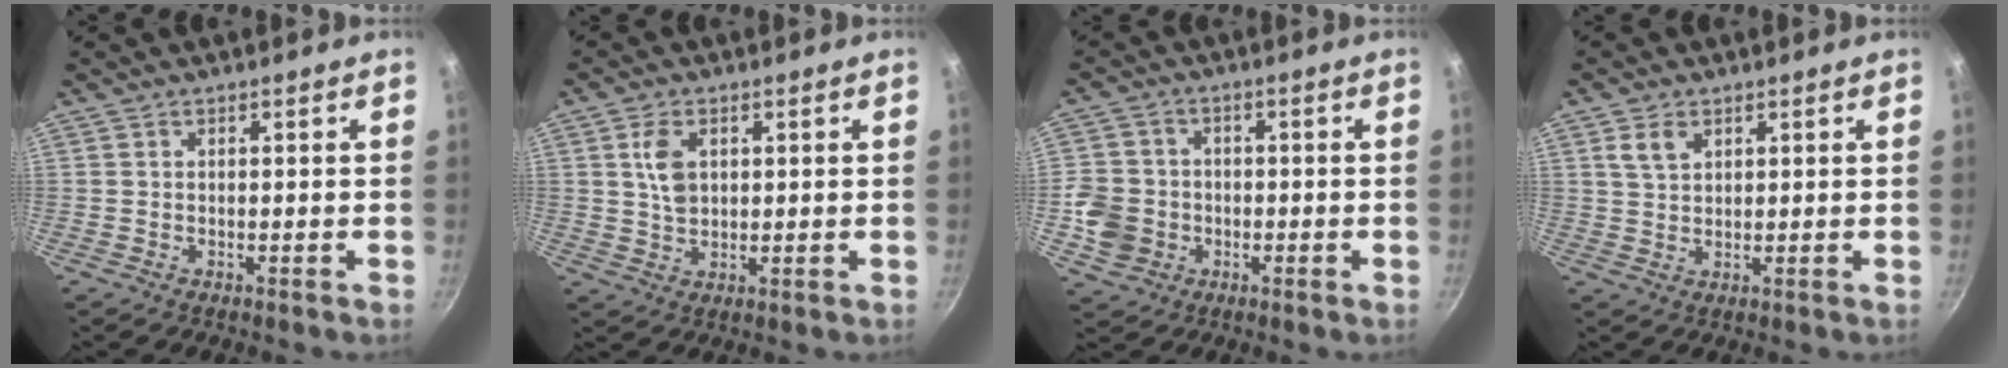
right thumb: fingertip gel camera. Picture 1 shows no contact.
{"total": 5.3, "force": [1.6, 3.3, 3.8], "torque": [-0.065, -0.008, 0.032]}
{"total": 7.8, "force": [-1.9, 7.0, 3.1], "torque": [-0.042, 0.012, -0.034]}
{"total": 3.7, "force": [1.9, 2.3, 2.2], "torque": [-0.036, -0.005, 0.042]}